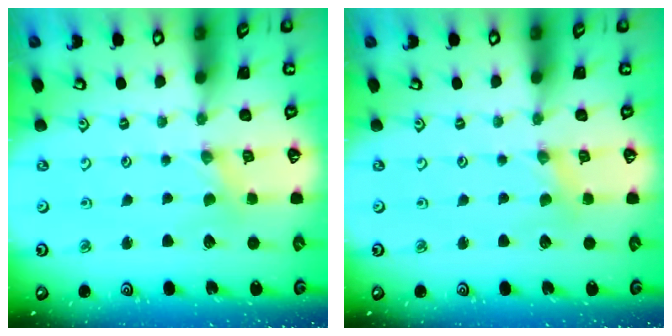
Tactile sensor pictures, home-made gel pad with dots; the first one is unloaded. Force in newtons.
{"total": 0.9, "press": 0.9, "slide": 0.1}